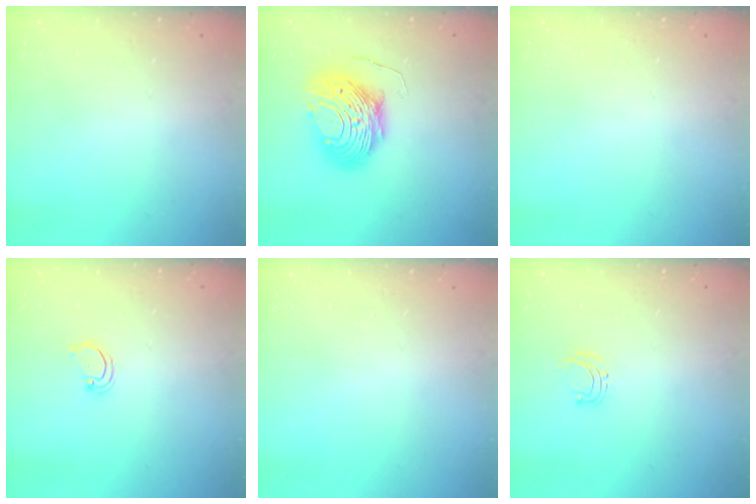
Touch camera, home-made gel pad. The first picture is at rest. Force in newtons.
{"total": 10.5, "press": 10.4, "slide": 1.0}
{"total": 0.0}
{"total": 1.8, "press": 1.8, "slide": 0.2}
{"total": 0.0}
{"total": 4.3, "press": 4.3, "slide": 0.3}